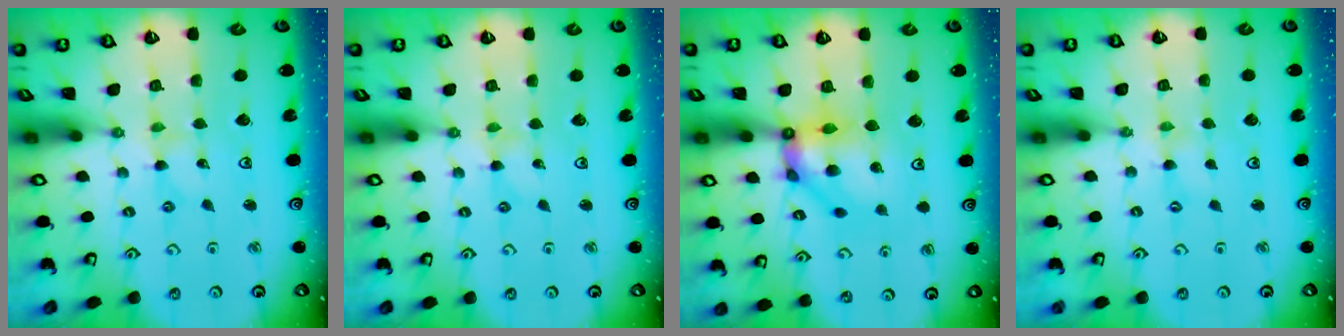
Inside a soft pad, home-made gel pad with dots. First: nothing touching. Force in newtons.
{"total": 0.0}
{"total": 12.2, "press": 12.1, "slide": 1.5}
{"total": 0.0}